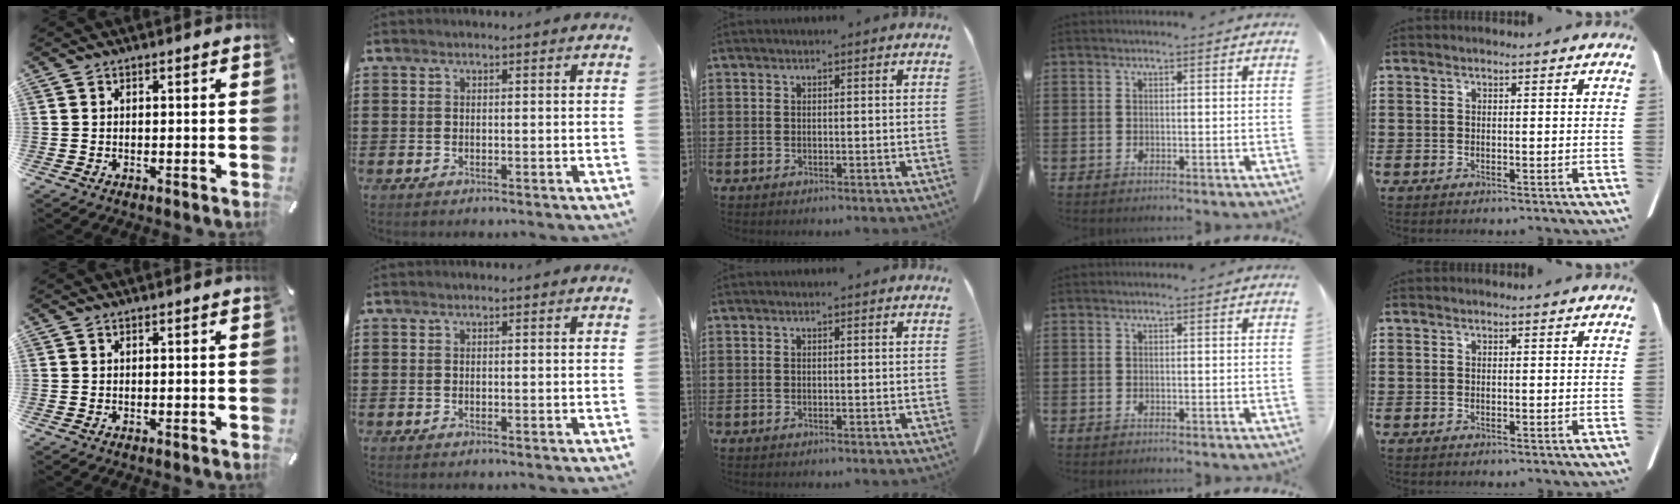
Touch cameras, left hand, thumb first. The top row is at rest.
{}